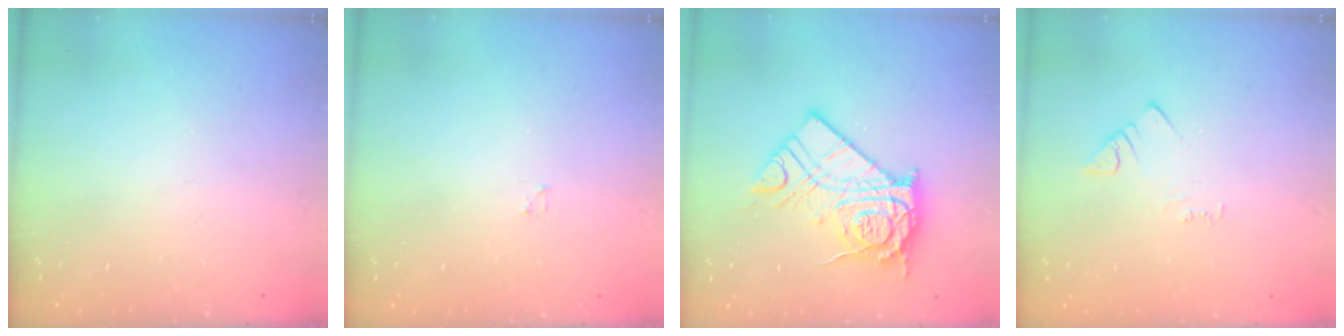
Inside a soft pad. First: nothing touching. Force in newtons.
{"total": 1.2, "press": 1.2, "slide": 0.2}
{"total": 16.4, "press": 16.4, "slide": 1.2}
{"total": 2.5, "press": 2.5, "slide": 0.4}